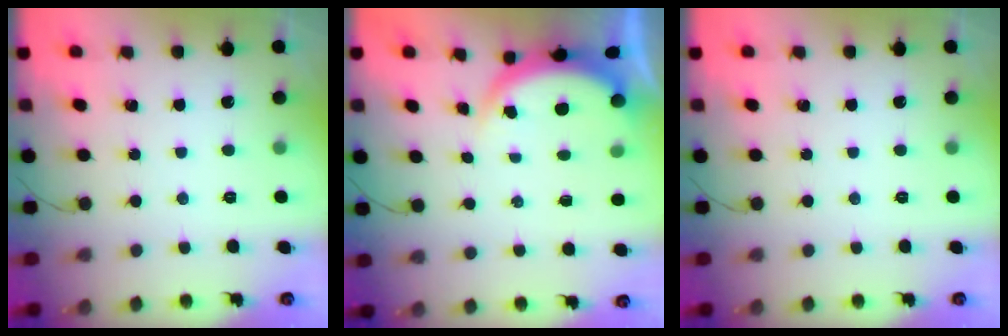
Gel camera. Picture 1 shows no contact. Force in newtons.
{"total": 4.7, "press": 4.5, "slide": 1.3}
{"total": 0.0}